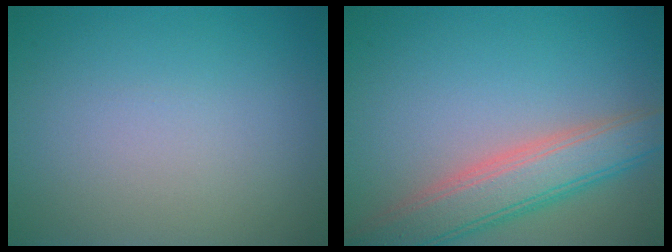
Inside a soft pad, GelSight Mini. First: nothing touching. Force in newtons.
{"total": 6.0, "press": 6.0, "slide": 0.2}